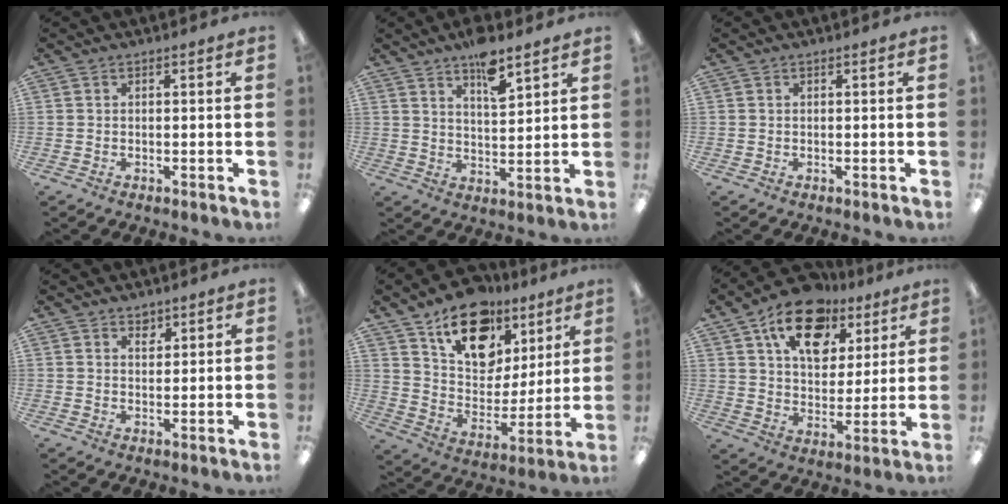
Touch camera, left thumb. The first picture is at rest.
{"total": 8.2, "force": [6.1, 2.6, 4.9], "torque": [-0.073, -0.037, 0.101]}
{"total": 0.0}
{"total": 2.4, "force": [1.8, 1.3, 0.7], "torque": [0.009, -0.011, 0.029]}
{"total": 18.3, "force": [11.3, 11.5, 8.7], "torque": [-0.139, -0.055, 0.203]}
{"total": 16.6, "force": [9.9, 10.0, 8.7], "torque": [-0.136, -0.045, 0.177]}